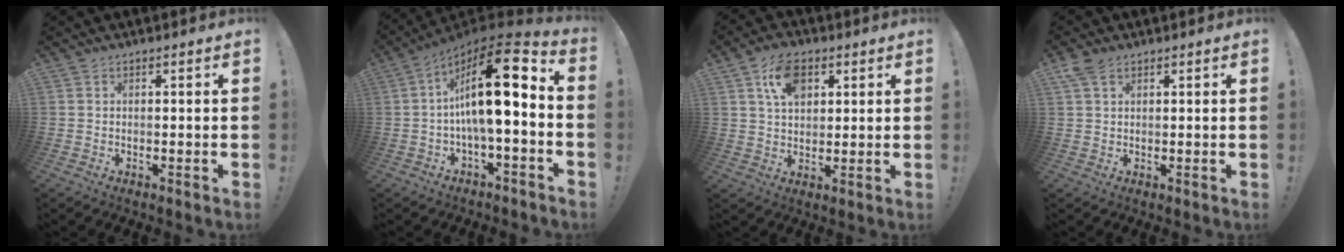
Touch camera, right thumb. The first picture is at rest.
{"total": 19.3, "force": [2.4, 5.9, 18.2], "torque": [-0.287, -0.011, 0.033]}
{"total": 10.4, "force": [4.7, 6.6, 6.4], "torque": [-0.097, -0.002, 0.086]}
{"total": 4.2, "force": [2.4, 2.2, 2.7], "torque": [-0.049, -0.005, 0.047]}